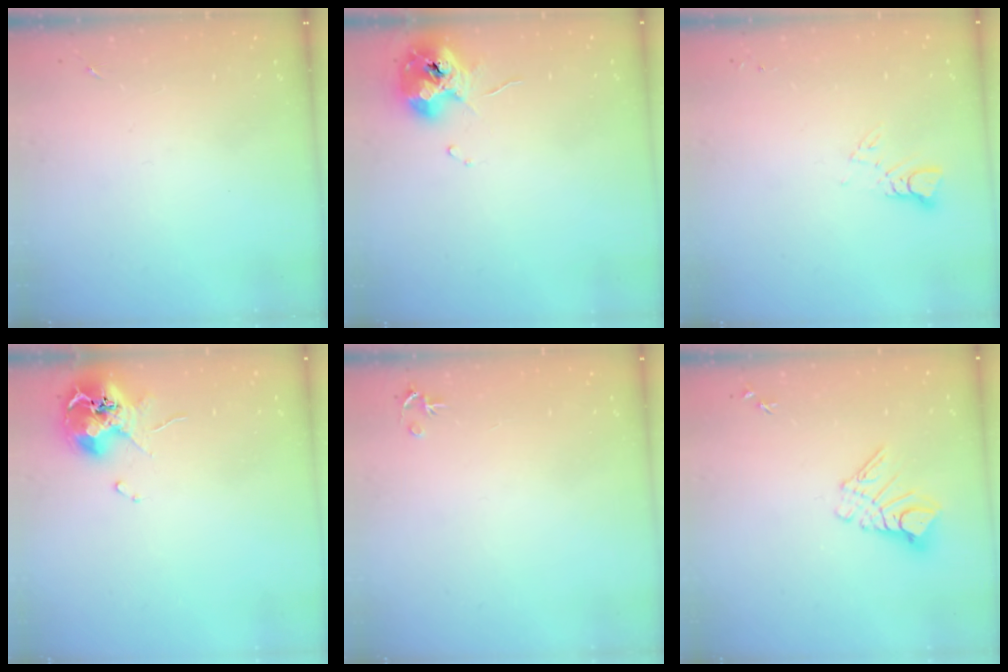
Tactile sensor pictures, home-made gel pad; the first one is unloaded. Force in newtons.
{"total": 11.0, "press": 11.0, "slide": 1.1}
{"total": 2.9, "press": 2.9, "slide": 0.2}
{"total": 12.3, "press": 12.2, "slide": 1.6}
{"total": 3.5, "press": 3.5, "slide": 0.4}
{"total": 9.6, "press": 9.6, "slide": 1.0}